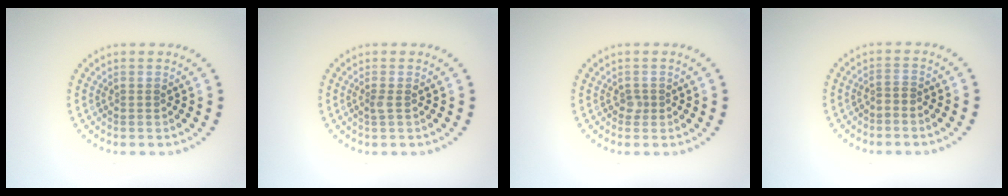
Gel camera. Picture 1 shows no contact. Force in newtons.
{"total": 0.7, "press": 0.5, "slide": 0.4}
{"total": 0.7, "press": 0.6, "slide": 0.5}
{"total": 0.6, "press": 0.4, "slide": 0.5}